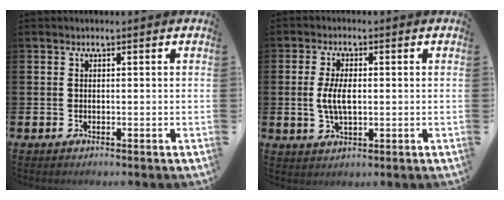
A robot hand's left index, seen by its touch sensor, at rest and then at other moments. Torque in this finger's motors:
{"motor_torque": [1.14, 0.20, 0.23, 0.21]}